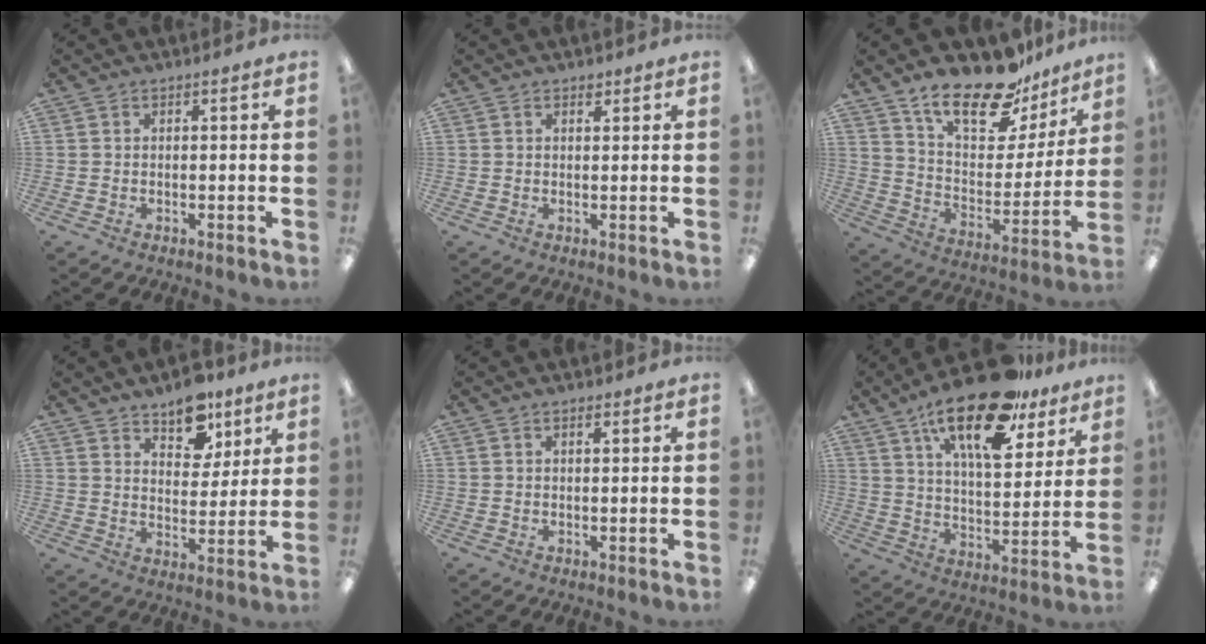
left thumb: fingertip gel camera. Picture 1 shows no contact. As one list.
[{"total": 1.4, "force": [1.1, 0.7, 0.5], "torque": [-0.004, -0.002, 0.018]}, {"total": 20.1, "force": [15.6, 8.2, 9.7], "torque": [-0.158, -0.104, 0.272]}, {"total": 9.9, "force": [7.7, 5.2, 3.5], "torque": [-0.042, -0.044, 0.138]}, {"total": 1.0, "force": [0.7, 0.4, 0.6], "torque": [-0.006, -0.003, 0.011]}, {"total": 21.2, "force": [14.2, 8.2, 13.4], "torque": [-0.218, -0.073, 0.235]}]